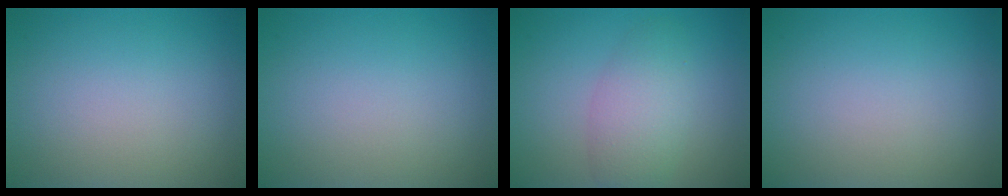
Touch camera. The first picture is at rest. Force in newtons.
{"total": 0.0}
{"total": 3.8, "press": 3.8, "slide": 0.1}
{"total": 0.0}